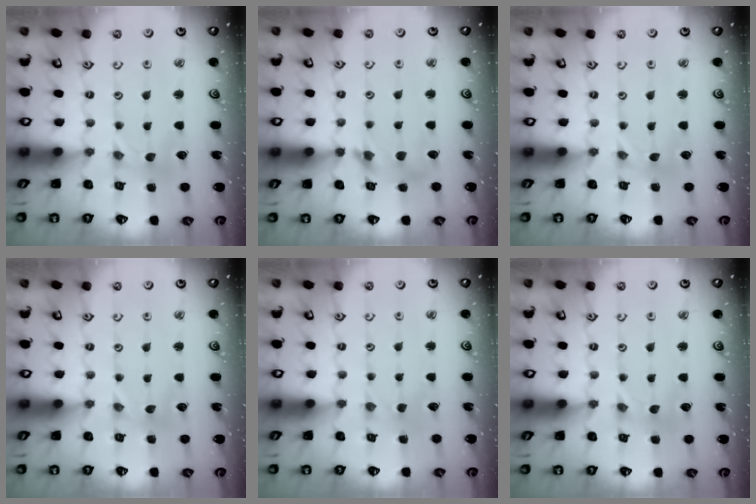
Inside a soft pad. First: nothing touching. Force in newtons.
{"total": 8.9, "press": 8.8, "slide": 1.1}
{"total": 0.0}
{"total": 0.0}
{"total": 0.0}
{"total": 0.0}